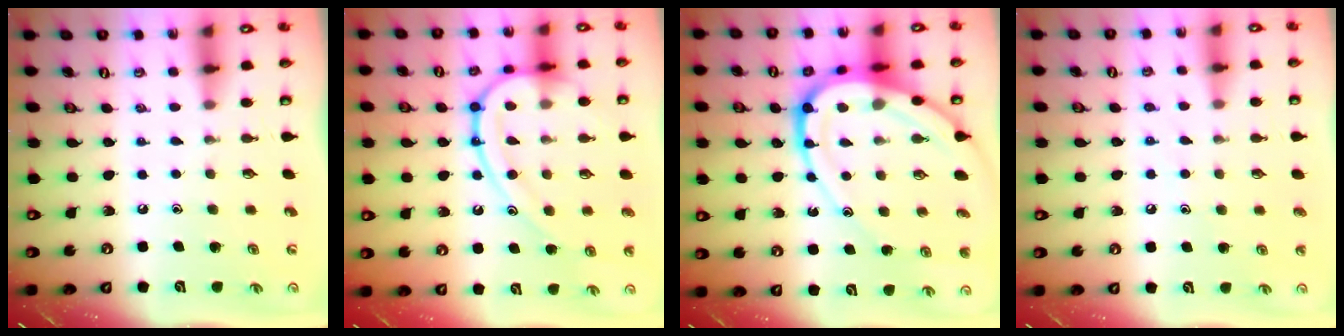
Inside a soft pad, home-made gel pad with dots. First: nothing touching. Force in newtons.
{"total": 17.4, "press": 17.3, "slide": 1.5}
{"total": 19.1, "press": 19.0, "slide": 2.0}
{"total": 6.6, "press": 6.6, "slide": 0.6}